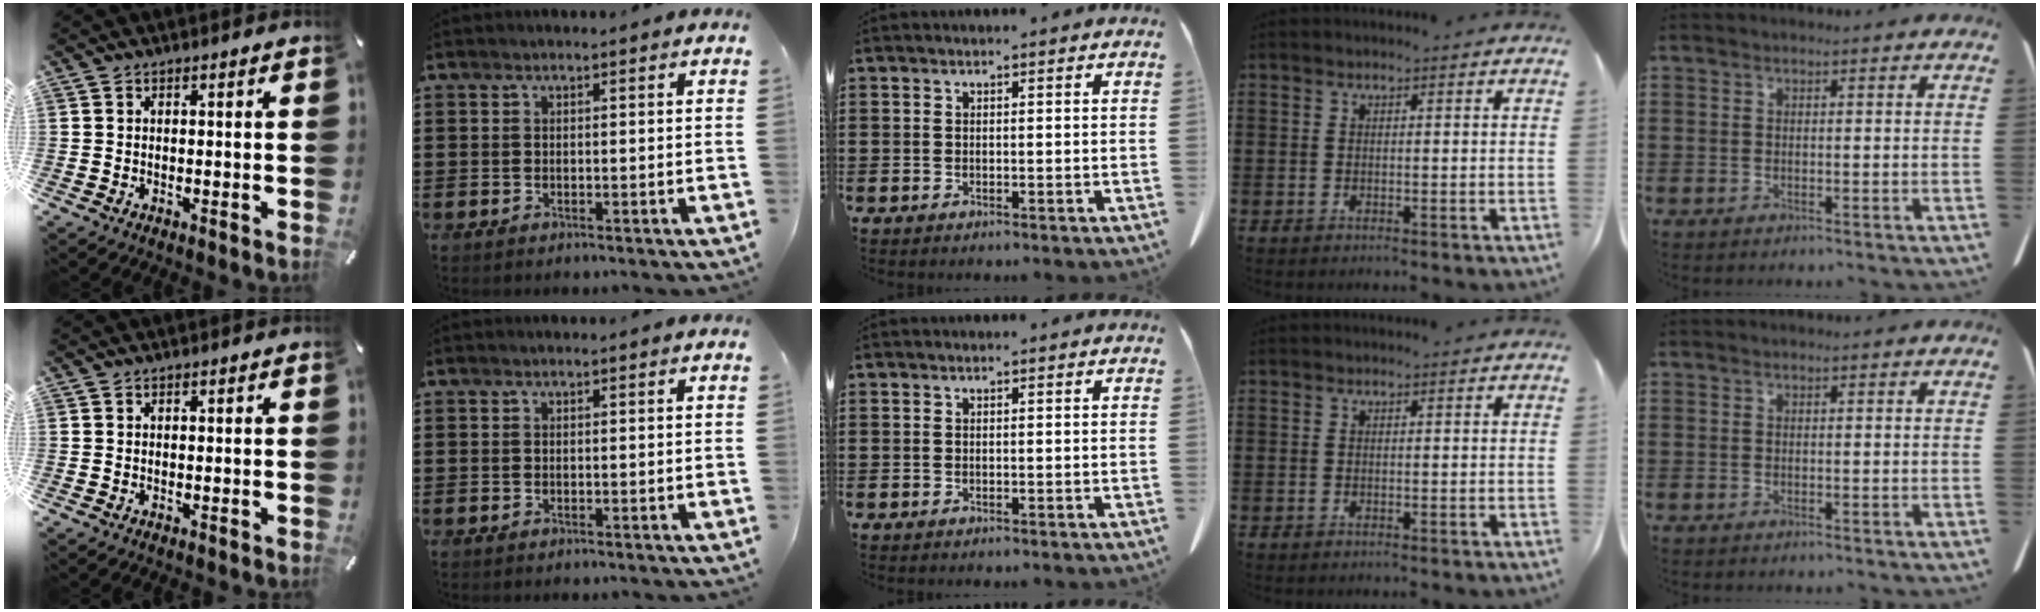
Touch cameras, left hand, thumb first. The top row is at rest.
{}